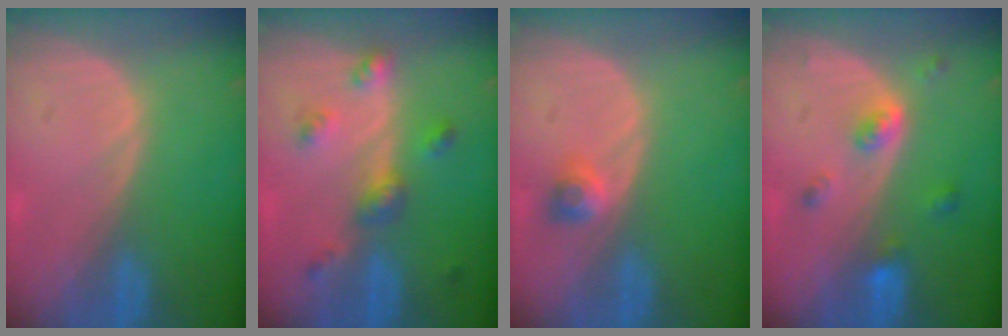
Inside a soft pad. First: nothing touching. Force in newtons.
{"total": 4.9, "press": 4.7, "slide": 1.2}
{"total": 2.4, "press": 2.0, "slide": 1.3}
{"total": 4.3, "press": 3.9, "slide": 1.8}